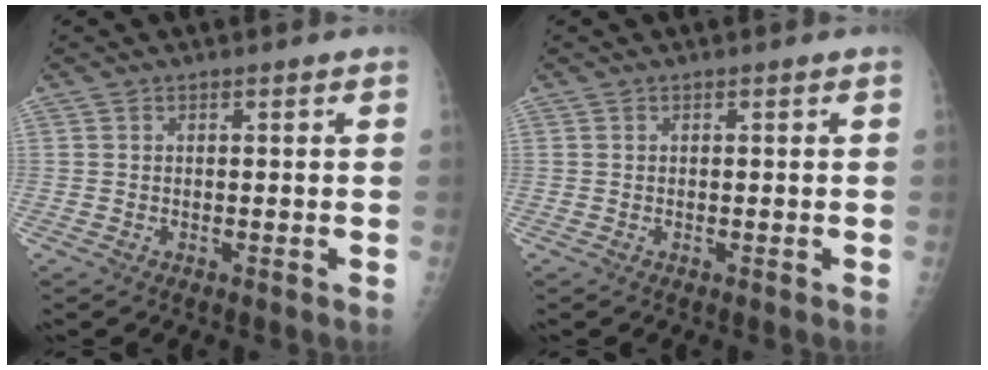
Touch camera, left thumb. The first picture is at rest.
{"total": 0.0}